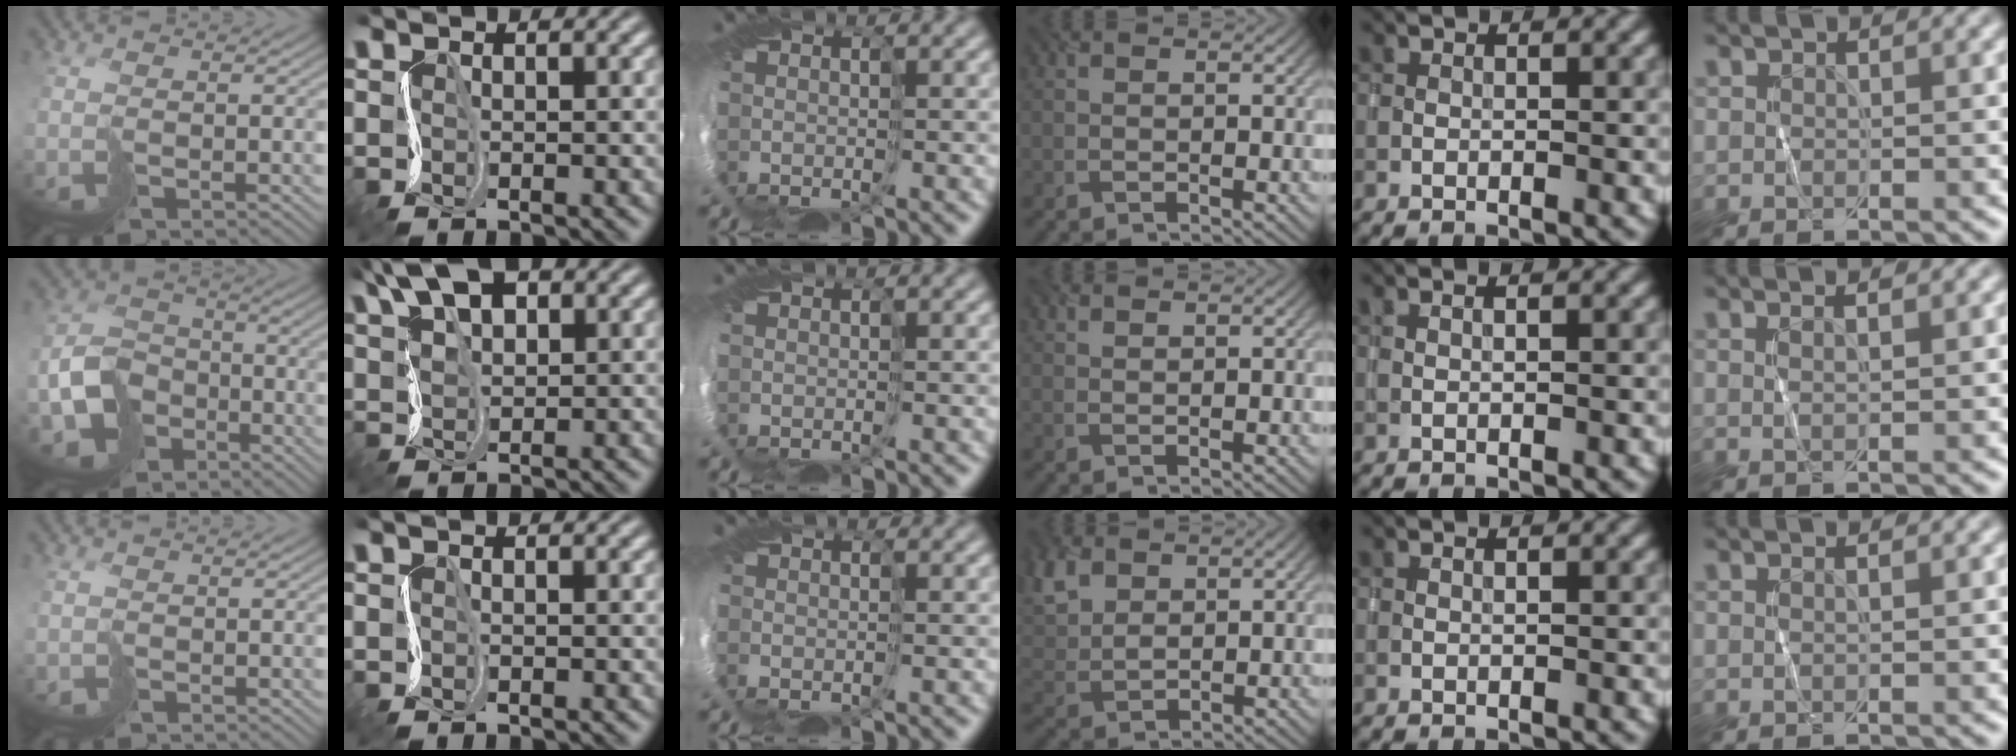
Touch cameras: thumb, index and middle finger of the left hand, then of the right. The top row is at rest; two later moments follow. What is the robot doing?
{"motion": "cut", "object": "wrapping paper"}